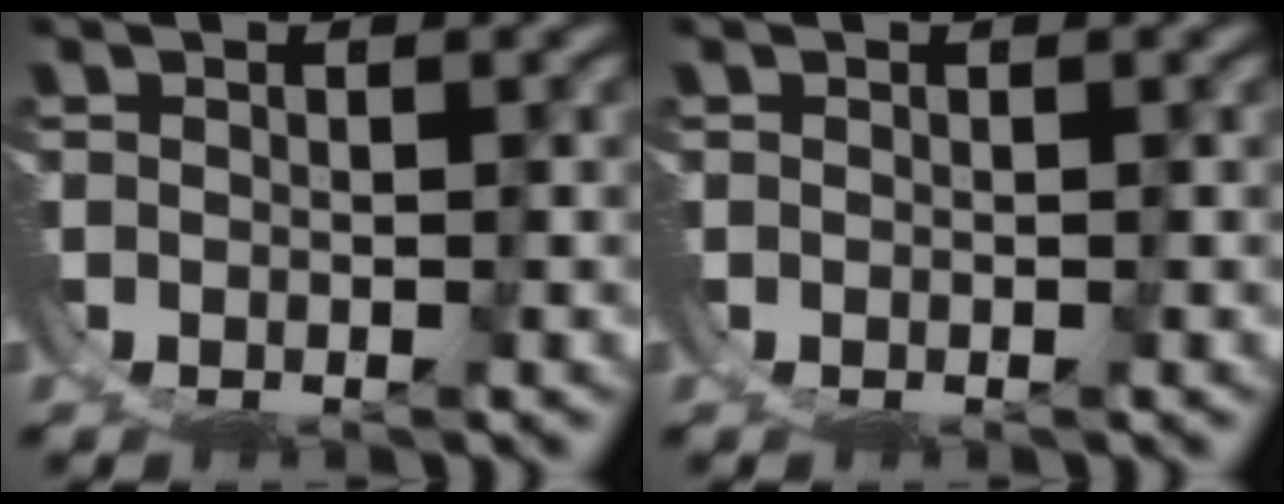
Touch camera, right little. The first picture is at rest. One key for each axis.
{"total": 0.0}